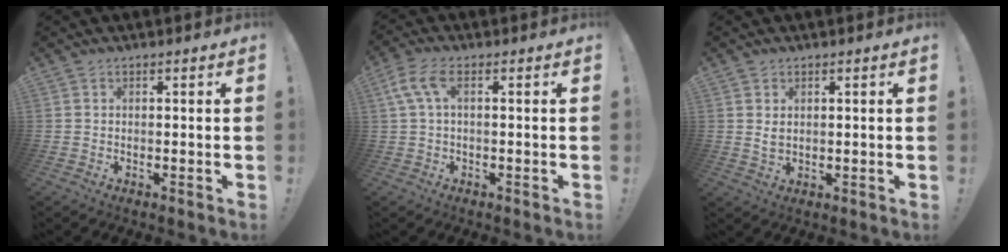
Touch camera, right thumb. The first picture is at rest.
{"total": 5.9, "force": [1.6, 2.0, 5.3], "torque": [-0.109, -0.003, 0.031]}
{"total": 2.9, "force": [1.4, 1.9, 1.6], "torque": [-0.017, -0.001, 0.024]}